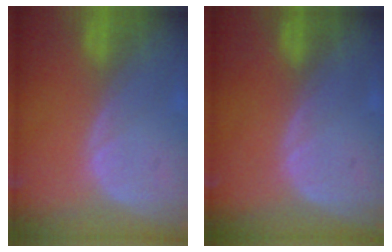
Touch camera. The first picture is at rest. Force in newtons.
{"total": 0.0}